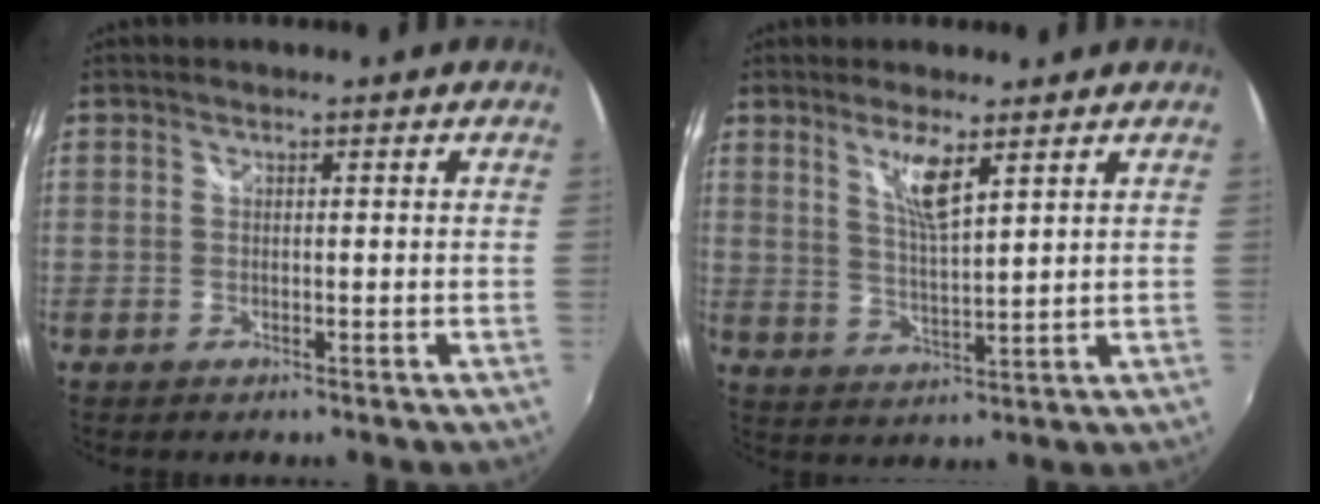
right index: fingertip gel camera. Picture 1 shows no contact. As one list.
[{"total": 5.8, "force": [3.5, 0.6, 4.6], "torque": [-0.087, -0.009, 0.066]}]